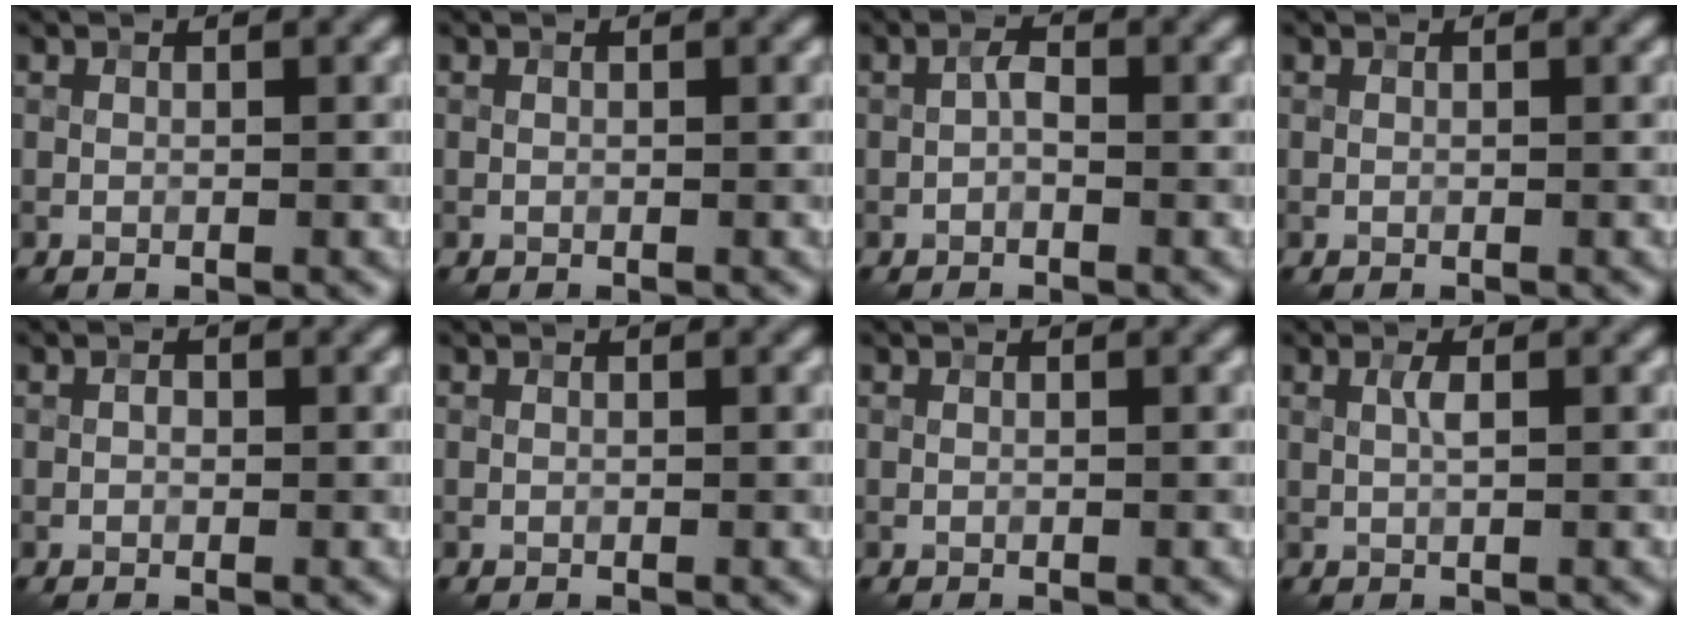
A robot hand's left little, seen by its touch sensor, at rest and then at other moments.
{"total": 0.0}
{"total": 1.1, "force": [-0.4, 0.5, 0.9], "torque": [-0.015, 0.003, -0.009]}
{"total": 0.0}
{"total": 0.6, "force": [-0.1, 0.5, 0.4], "torque": [-0.003, 0.000, -0.004]}
{"total": 0.0}
{"total": 0.0}
{"total": 1.0, "force": [0.2, 0.2, 1.0], "torque": [-0.020, 0.003, 0.004]}